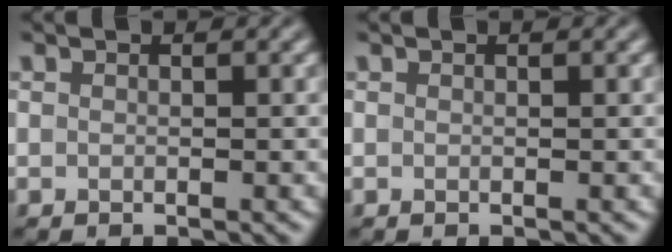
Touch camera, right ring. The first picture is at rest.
{"total": 0.0}